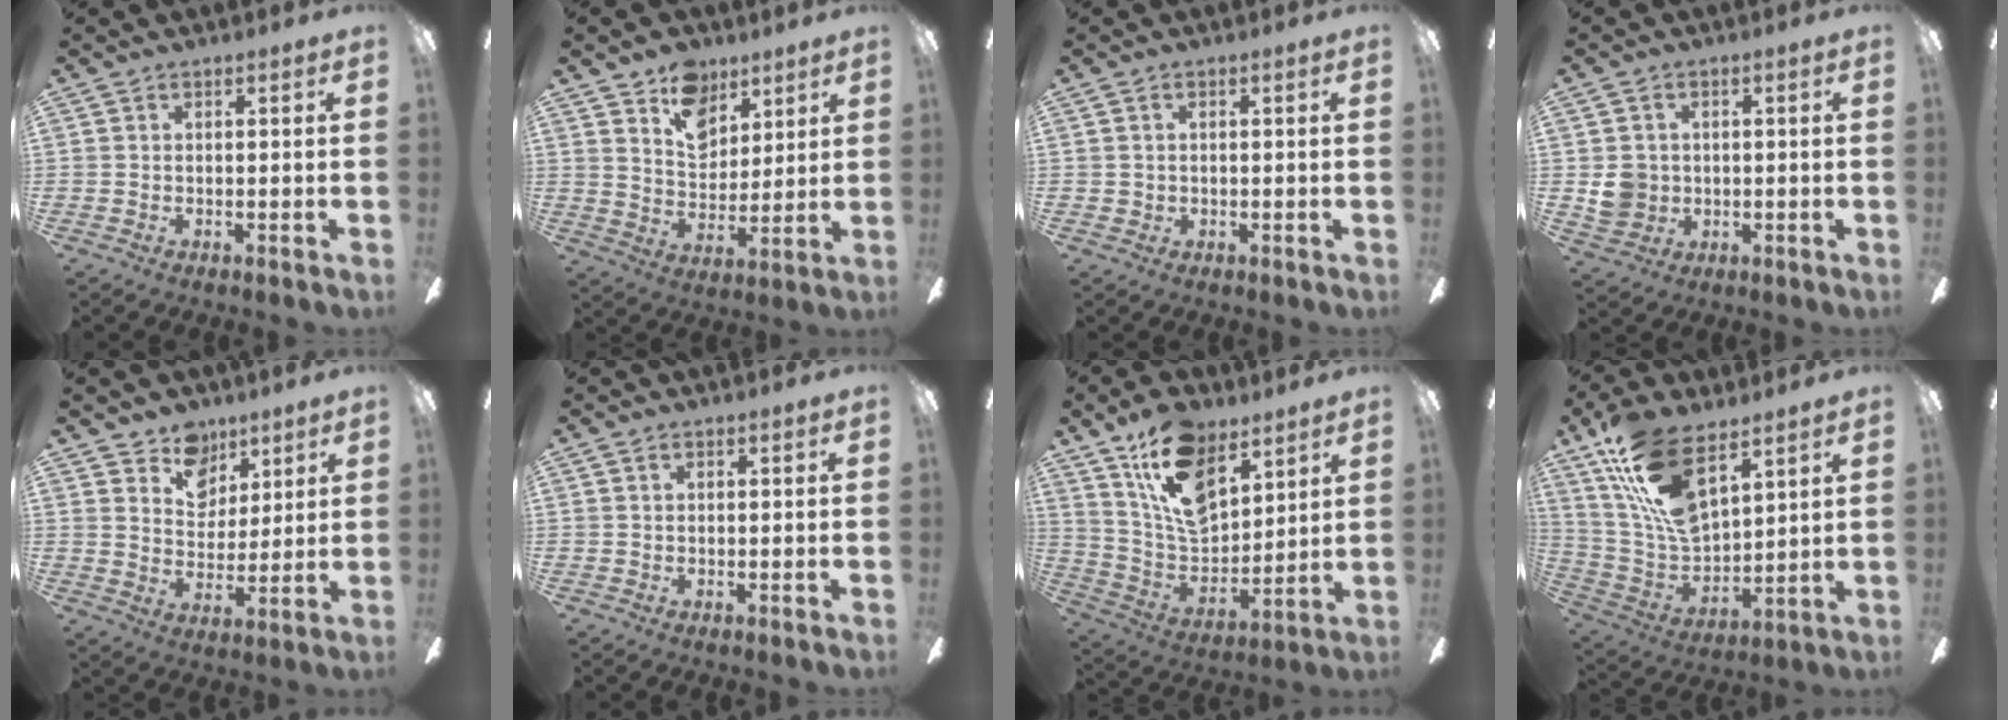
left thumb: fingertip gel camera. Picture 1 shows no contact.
{"total": 11.3, "force": [7.6, 7.4, 4.1], "torque": [-0.054, -0.036, 0.140]}
{"total": 1.0, "force": [0.3, 1.0, 0.3], "torque": [-0.006, 0.006, 0.003]}
{"total": 5.0, "force": [0.3, 4.8, 1.5], "torque": [-0.018, 0.007, 0.008]}
{"total": 9.0, "force": [6.4, 6.2, 1.3], "torque": [-0.022, -0.042, 0.121]}
{"total": 0.7, "force": [0.2, 0.5, 0.4], "torque": [-0.008, 0.005, 0.004]}
{"total": 16.9, "force": [11.1, 9.0, 9.0], "torque": [-0.171, -0.049, 0.208]}
{"total": 18.1, "force": [10.7, 8.3, 12.0], "torque": [-0.262, -0.058, 0.192]}